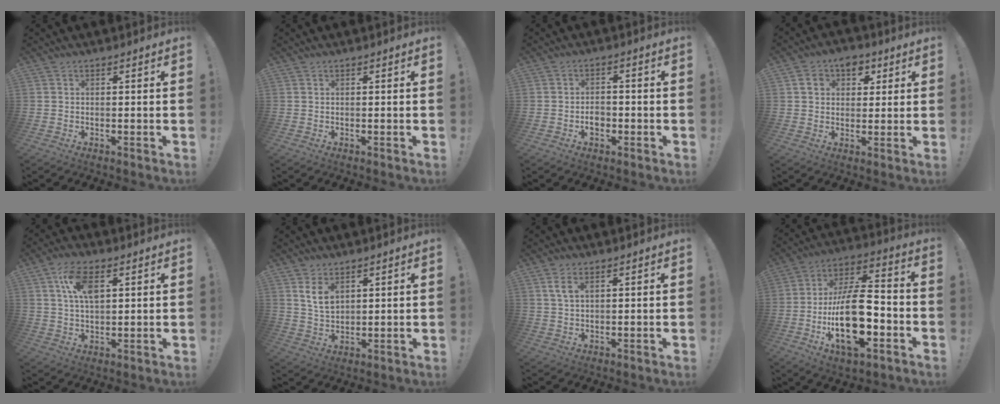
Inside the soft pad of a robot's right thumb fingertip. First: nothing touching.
{"total": 0.0}
{"total": 3.9, "force": [-1.5, 2.9, 2.1], "torque": [-0.018, 0.006, -0.029]}
{"total": 7.7, "force": [3.0, 6.4, 3.0], "torque": [-0.043, -0.003, 0.058]}
{"total": 9.7, "force": [3.7, 4.8, 7.6], "torque": [-0.131, 0.004, 0.068]}
{"total": 6.4, "force": [3.6, 3.6, 3.8], "torque": [-0.056, -0.018, 0.065]}
{"total": 4.0, "force": [1.9, 1.6, 3.2], "torque": [-0.055, -0.004, 0.032]}
{"total": 21.8, "force": [-5.5, 10.2, 18.5], "torque": [-0.331, 0.027, -0.089]}